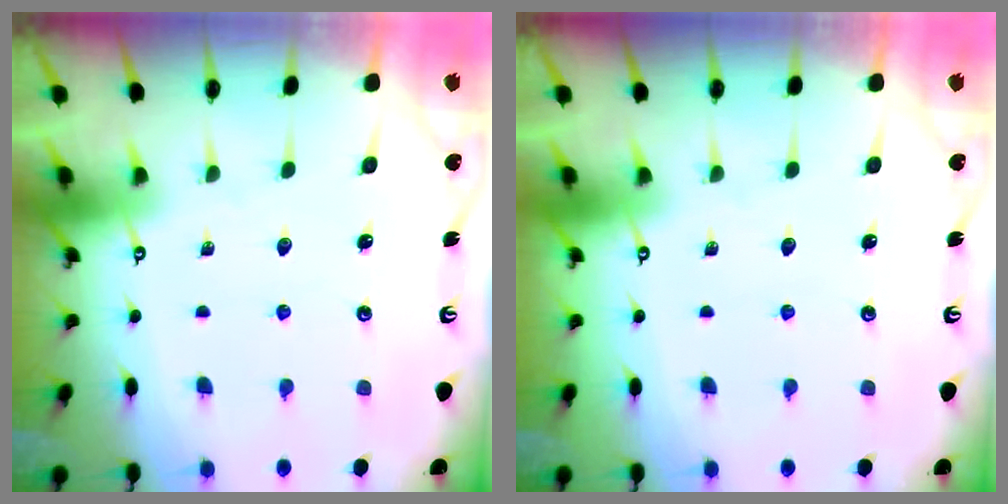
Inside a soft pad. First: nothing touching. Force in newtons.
{"total": 0.0}